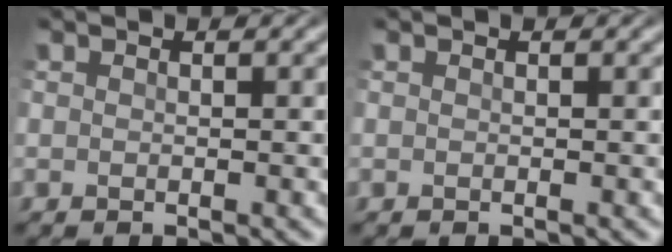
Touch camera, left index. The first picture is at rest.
{"total": 0.0}